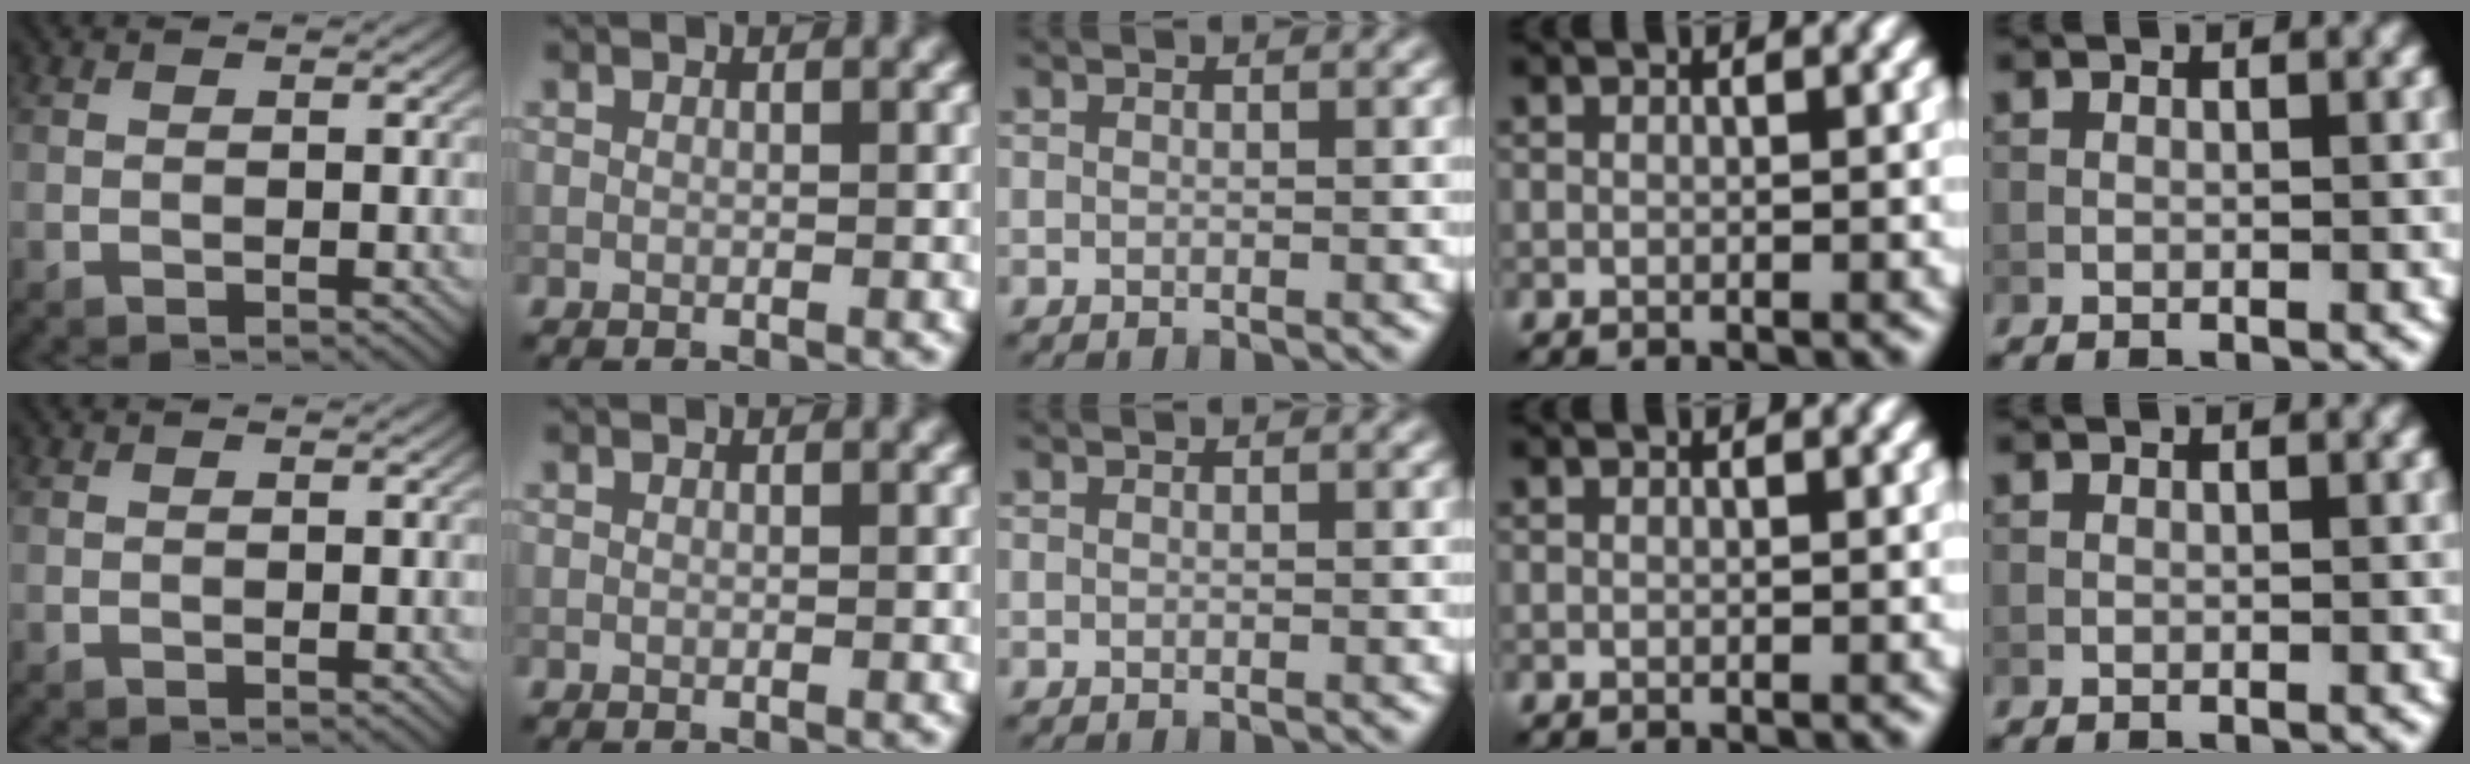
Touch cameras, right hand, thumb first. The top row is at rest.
{}